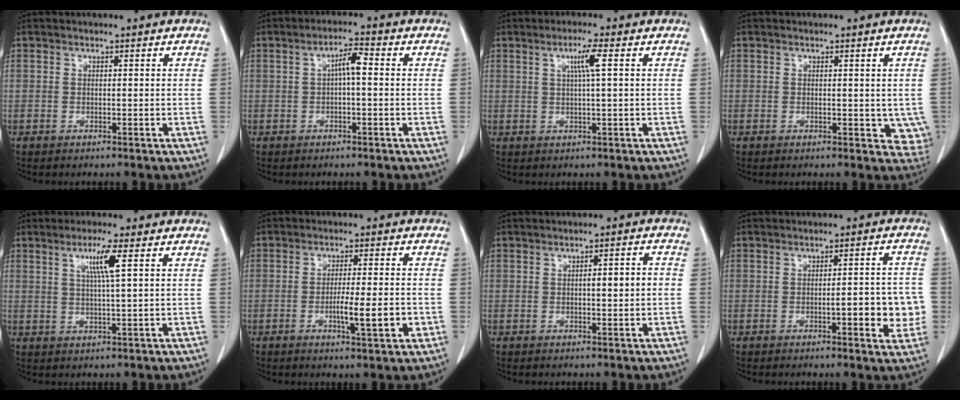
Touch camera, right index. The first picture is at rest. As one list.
[{"total": 3.6, "force": [0.2, 0.6, 3.5], "torque": [-0.060, 0.011, 0.002]}, {"total": 3.7, "force": [1.1, -0.5, 3.5], "torque": [-0.065, 0.000, 0.019]}, {"total": 3.9, "force": [0.2, 2.7, 2.8], "torque": [-0.013, -0.005, 0.003]}, {"total": 4.8, "force": [1.8, -0.6, 4.4], "torque": [-0.082, -0.001, 0.032]}, {"total": 6.7, "force": [-2.0, 0.6, 6.4], "torque": [-0.103, -0.005, -0.029]}, {"total": 3.2, "force": [-0.1, 0.5, 3.2], "torque": [-0.052, 0.005, -0.001]}, {"total": 7.1, "force": [-1.6, 1.8, 6.6], "torque": [-0.080, 0.012, -0.019]}]